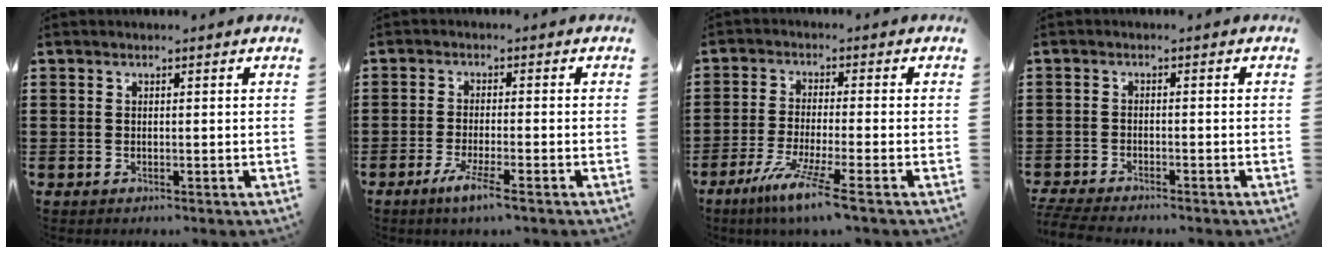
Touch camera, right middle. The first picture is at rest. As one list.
[{"total": 3.9, "force": [-2.4, -0.1, 3.1], "torque": [-0.064, -0.010, -0.046]}, {"total": 6.4, "force": [-4.4, -0.5, 4.6], "torque": [-0.094, -0.016, -0.082]}, {"total": 2.9, "force": [-2.8, 0.1, 0.7], "torque": [-0.026, -0.006, -0.063]}]